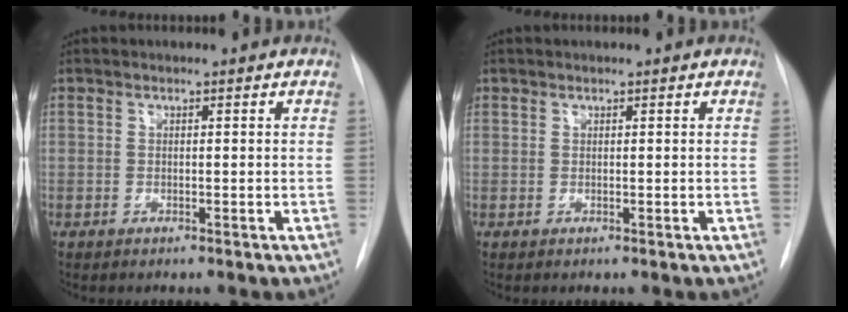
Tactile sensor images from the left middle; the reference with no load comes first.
{"total": 0.0}